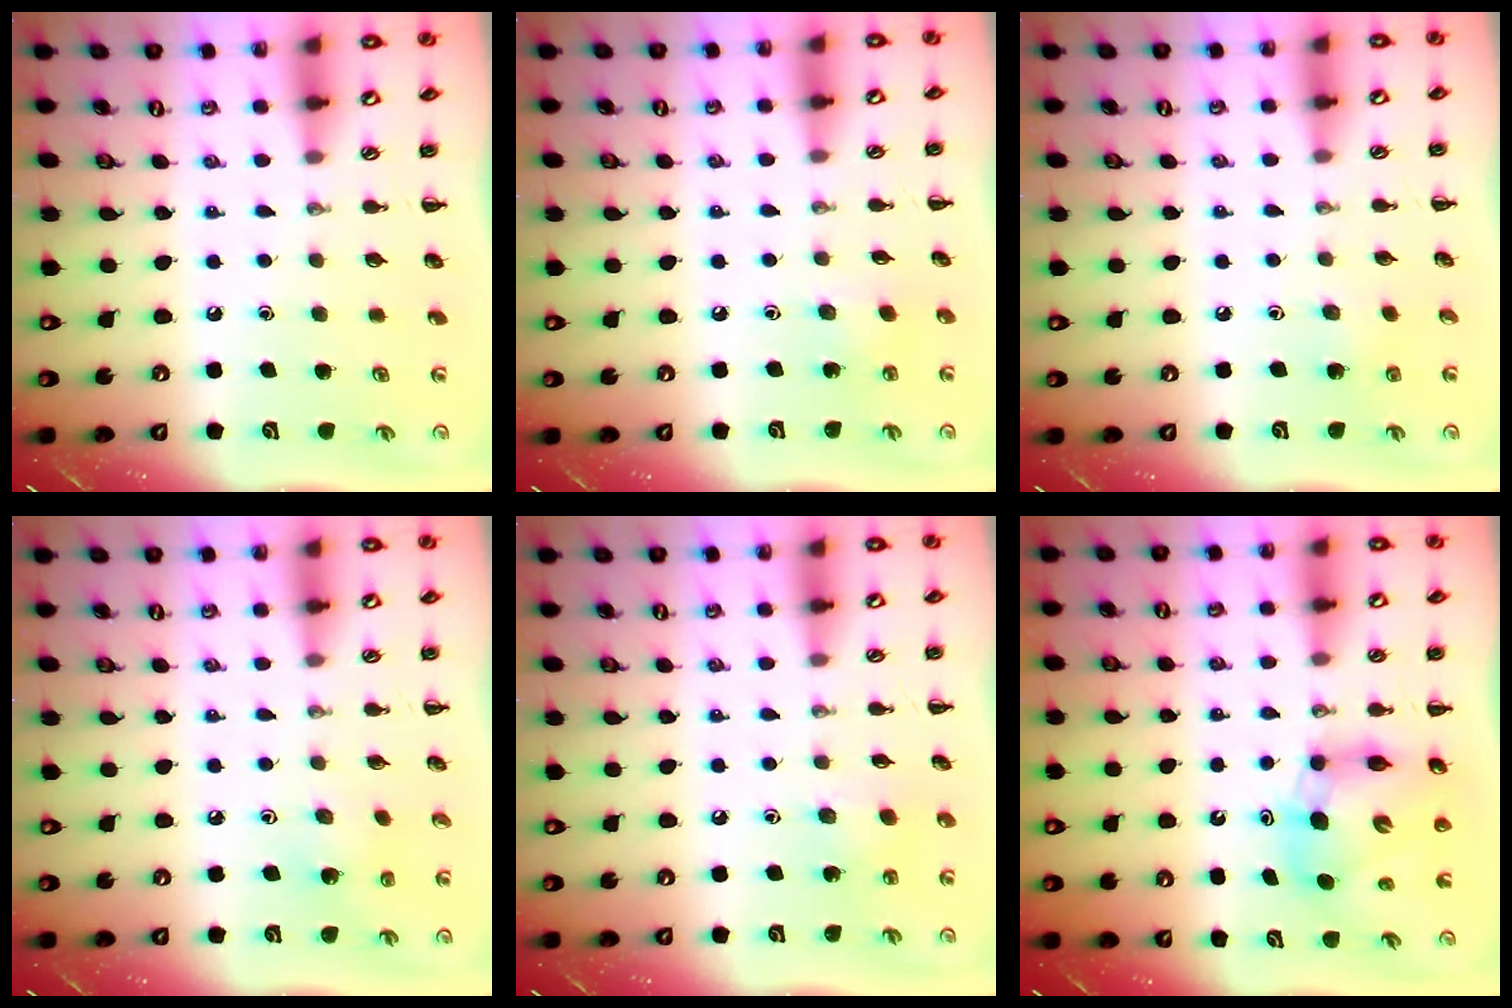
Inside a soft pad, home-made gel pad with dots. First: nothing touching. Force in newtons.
{"total": 3.0, "press": 2.8, "slide": 1.0}
{"total": 2.7, "press": 2.5, "slide": 0.8}
{"total": 2.9, "press": 2.7, "slide": 0.9}
{"total": 3.1, "press": 3.0, "slide": 0.8}
{"total": 8.4, "press": 8.1, "slide": 2.2}